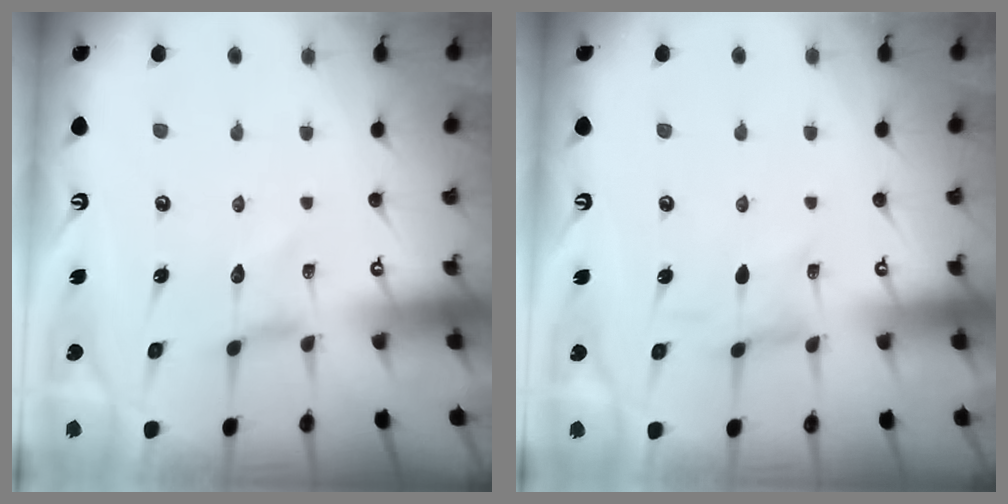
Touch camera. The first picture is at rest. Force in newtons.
{"total": 0.8, "press": 0.7, "slide": 0.2}